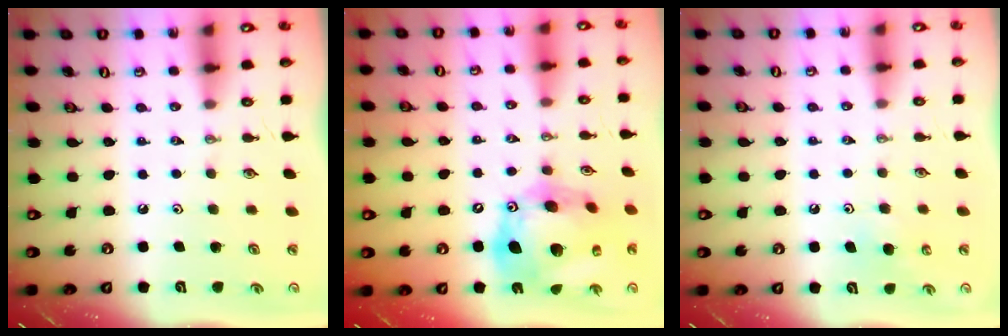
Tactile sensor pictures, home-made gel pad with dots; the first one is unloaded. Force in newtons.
{"total": 21.3, "press": 21.1, "slide": 2.5}
{"total": 5.1, "press": 5.1, "slide": 0.5}